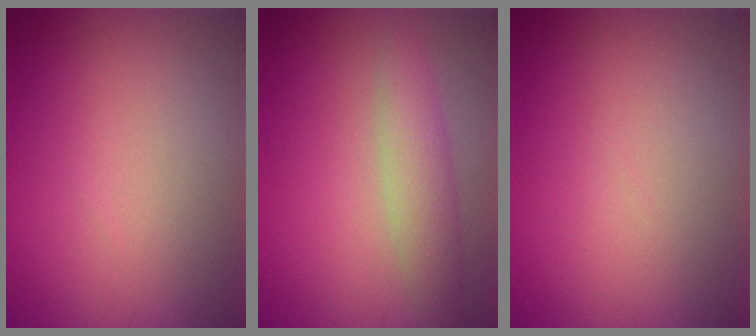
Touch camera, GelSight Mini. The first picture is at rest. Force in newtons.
{"total": 3.1, "press": 3.1, "slide": 0.1}
{"total": 0.0}